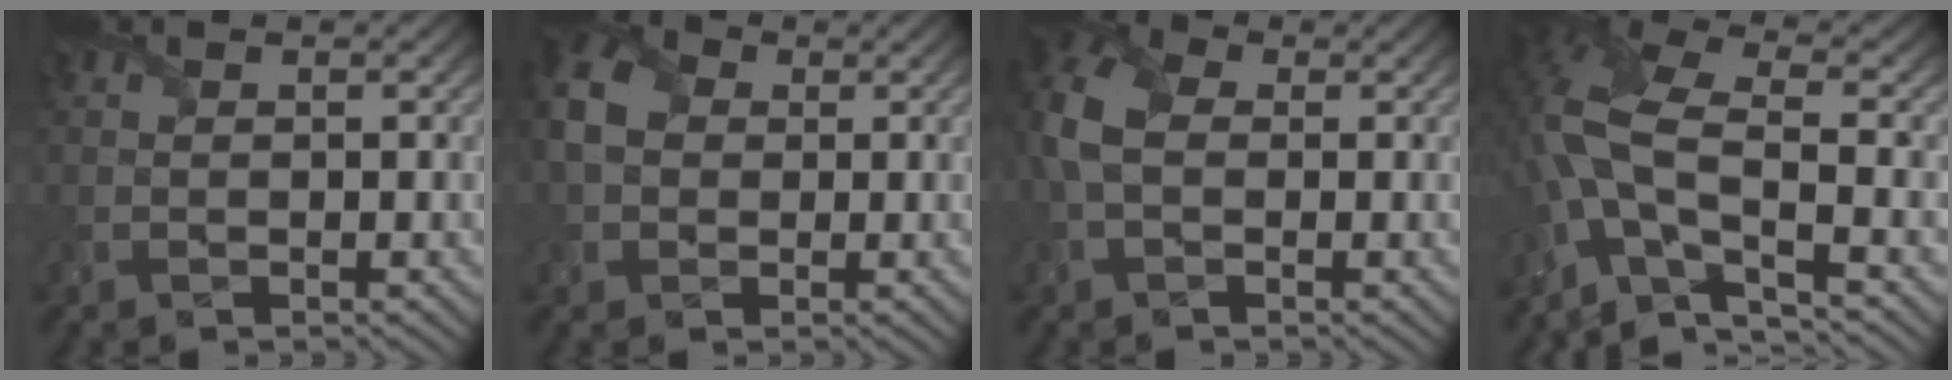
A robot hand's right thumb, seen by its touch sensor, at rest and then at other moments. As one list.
[{"total": 7.0, "force": [0.6, 5.6, 4.2], "torque": [-0.124, 0.011, -0.003]}, {"total": 6.9, "force": [0.4, 4.7, 5.0], "torque": [-0.140, 0.007, -0.005]}, {"total": 10.7, "force": [-3.4, 4.0, 9.3], "torque": [-0.214, -0.001, -0.078]}]